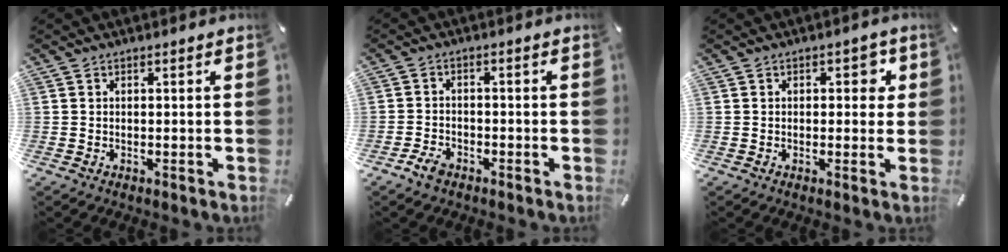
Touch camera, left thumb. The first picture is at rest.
{"total": 3.5, "force": [-2.5, 2.0, 1.6], "torque": [-0.040, 0.010, -0.050]}
{"total": 3.5, "force": [0.7, 2.2, 2.6], "torque": [-0.020, -0.001, 0.002]}